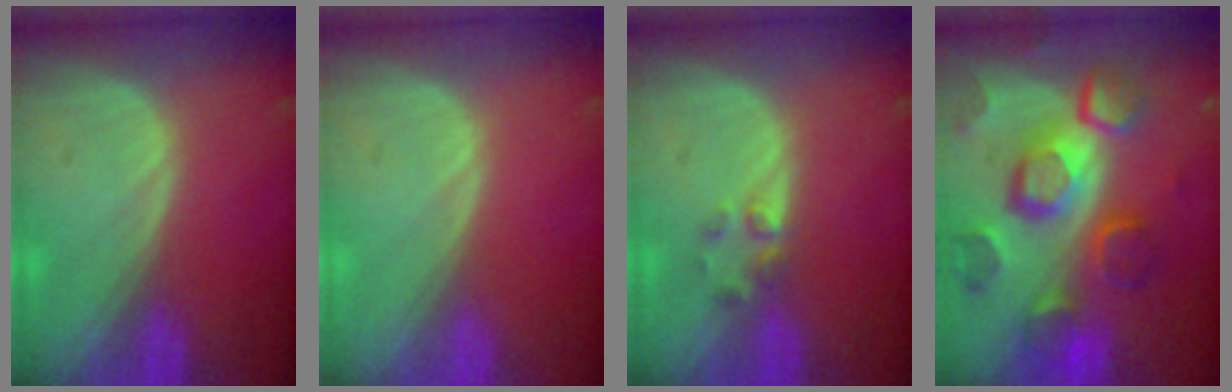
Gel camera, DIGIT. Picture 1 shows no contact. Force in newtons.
{"total": 0.0}
{"total": 2.0, "press": 1.9, "slide": 0.8}
{"total": 12.3, "press": 10.7, "slide": 6.0}